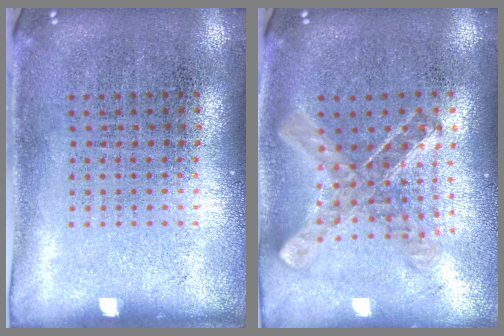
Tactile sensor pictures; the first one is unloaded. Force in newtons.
{"total": 0.9, "press": 0.9, "slide": 0.0}